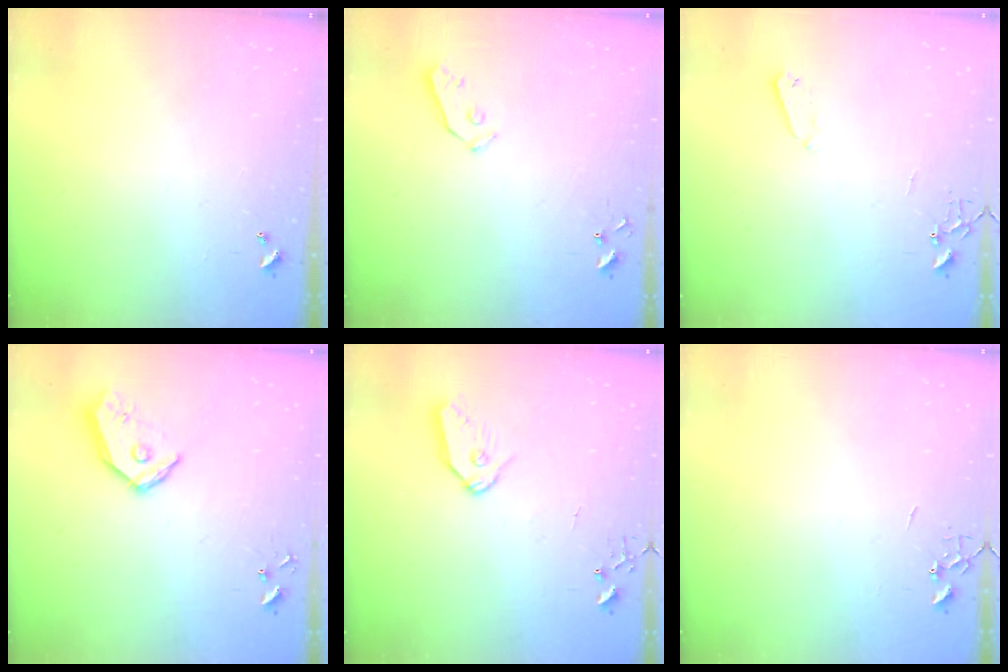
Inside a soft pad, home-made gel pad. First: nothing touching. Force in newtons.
{"total": 3.8, "press": 3.8, "slide": 0.4}
{"total": 3.3, "press": 3.2, "slide": 0.7}
{"total": 12.3, "press": 12.1, "slide": 1.9}
{"total": 8.9, "press": 8.8, "slide": 0.6}
{"total": 0.0}